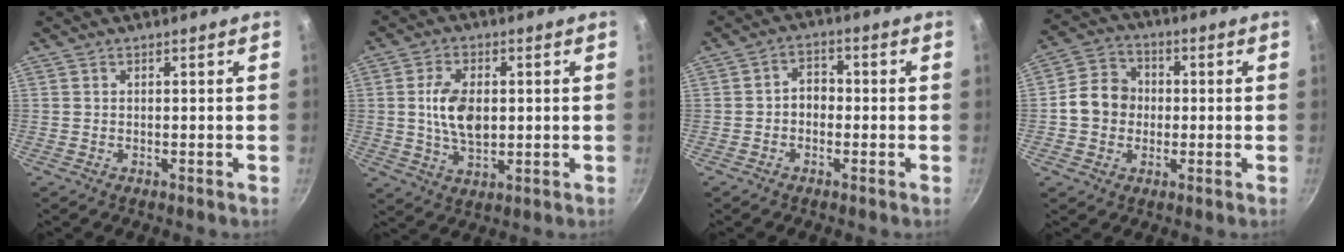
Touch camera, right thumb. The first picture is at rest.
{"total": 9.4, "force": [0.7, 5.6, 7.4], "torque": [-0.125, -0.004, 0.014]}
{"total": 4.1, "force": [-0.7, 3.2, 2.5], "torque": [-0.019, 0.017, -0.020]}
{"total": 8.9, "force": [-0.4, 7.7, 4.3], "torque": [-0.043, 0.019, -0.025]}